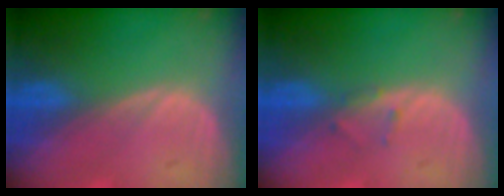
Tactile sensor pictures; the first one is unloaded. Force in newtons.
{"total": 1.1, "press": 1.0, "slide": 0.2}